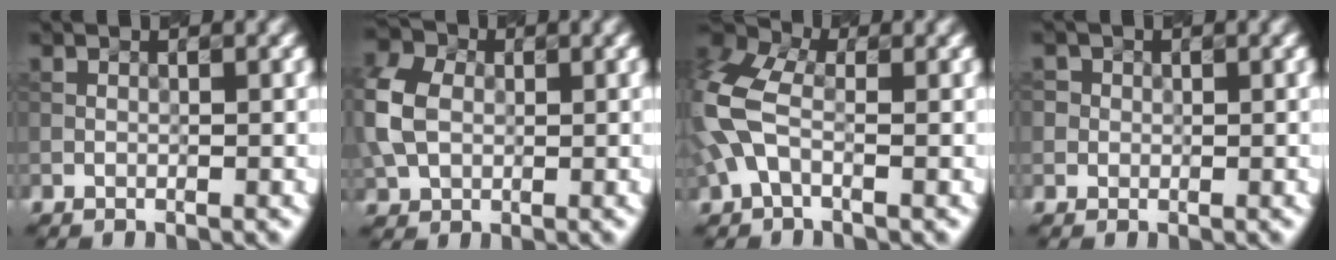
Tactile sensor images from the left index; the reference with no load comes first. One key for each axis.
{"total": 7.6, "fx": 0.4, "fy": 5.8, "fz": 4.9, "tx": -0.145, "ty": 0.015, "tz": 0.003}
{"total": 6.9, "fx": -0.7, "fy": 4.3, "fz": 5.3, "tx": -0.142, "ty": 0.011, "tz": -0.033}
{"total": 2.4, "fx": 1.0, "fy": 2.1, "fz": 0.7, "tx": 0.007, "ty": 0.009, "tz": -0.004}